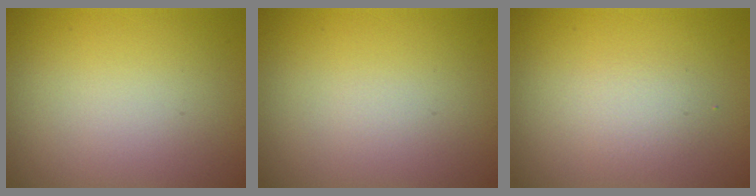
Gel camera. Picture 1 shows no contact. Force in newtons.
{"total": 0.0}
{"total": 1.7, "press": 1.7, "slide": 0.2}